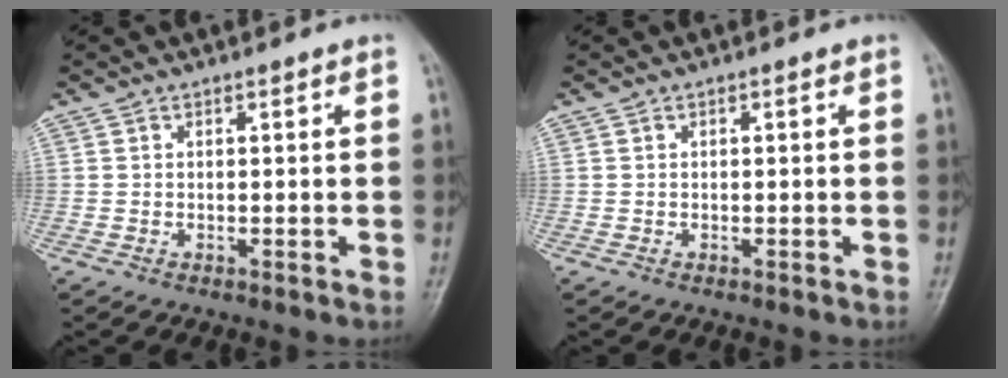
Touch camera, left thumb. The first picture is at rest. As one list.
[{"total": 0.0}]